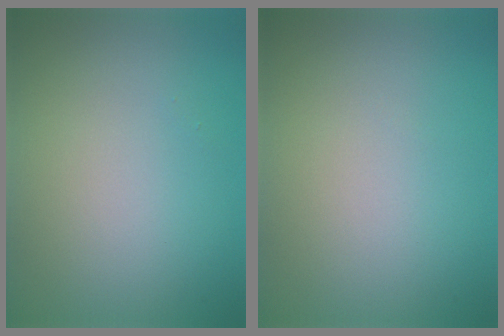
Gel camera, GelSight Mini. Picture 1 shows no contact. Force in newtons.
{"total": 0.0}